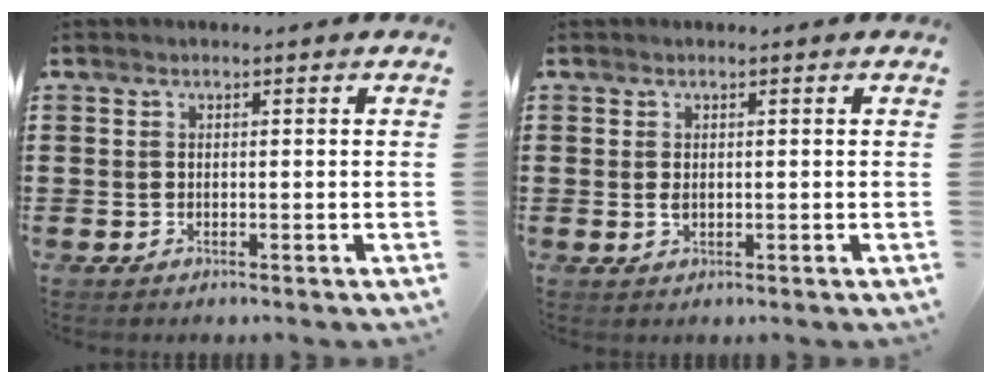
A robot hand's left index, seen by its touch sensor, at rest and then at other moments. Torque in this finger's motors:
{"motor_torque": [0.20, 0.15, 0.15, 0.03]}